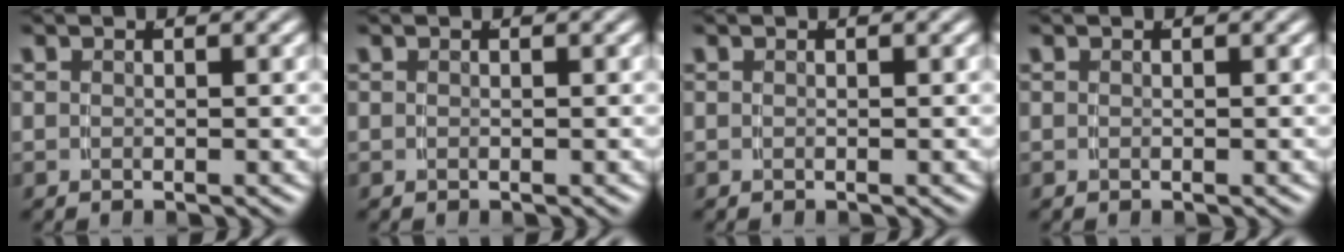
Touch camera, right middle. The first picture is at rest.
{"total": 0.0}
{"total": 0.0}
{"total": 0.0}